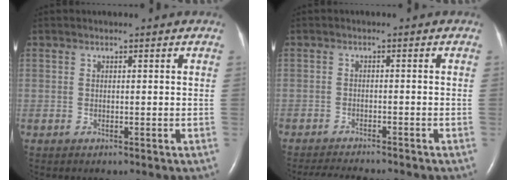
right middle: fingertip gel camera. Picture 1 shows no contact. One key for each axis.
{"total": 7.1, "fx": -6.6, "fy": 0.6, "fz": 2.6, "tx": -0.038, "ty": -0.016, "tz": -0.102}